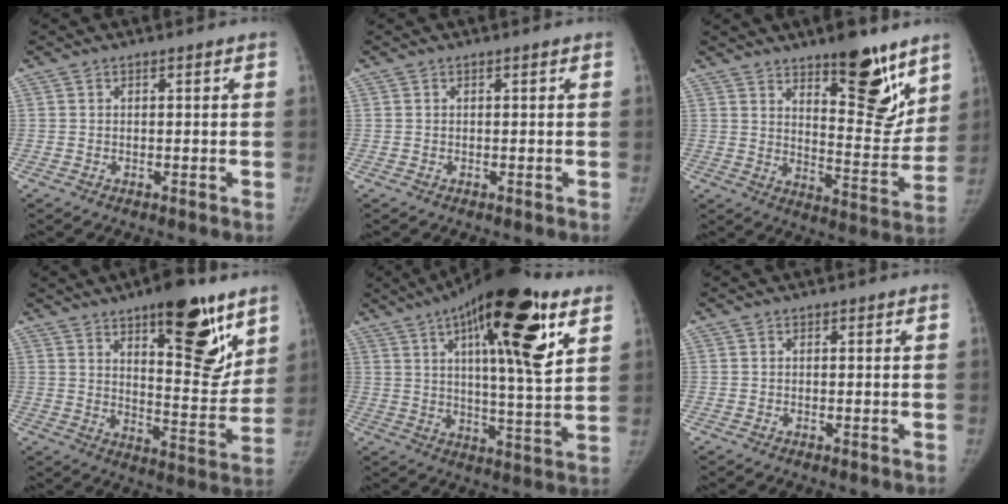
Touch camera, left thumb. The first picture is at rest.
{"total": 0.0}
{"total": 15.8, "force": [10.2, 5.6, 10.7], "torque": [-0.096, -0.080, 0.158]}
{"total": 18.9, "force": [10.7, 6.9, 14.0], "torque": [-0.145, -0.069, 0.160]}
{"total": 23.8, "force": [10.8, 6.5, 20.2], "torque": [-0.290, -0.024, 0.161]}
{"total": 0.0}